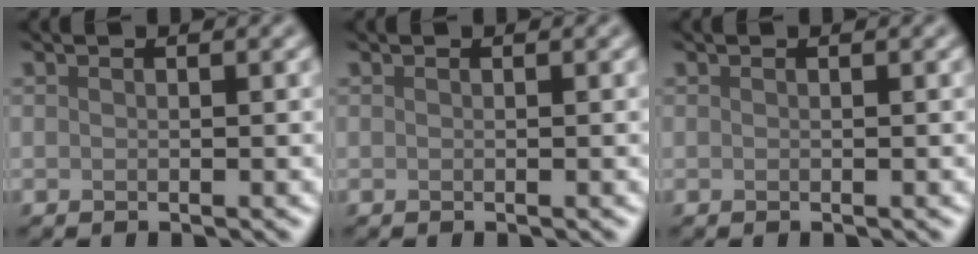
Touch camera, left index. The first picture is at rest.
{"total": 0.0}
{"total": 0.0}